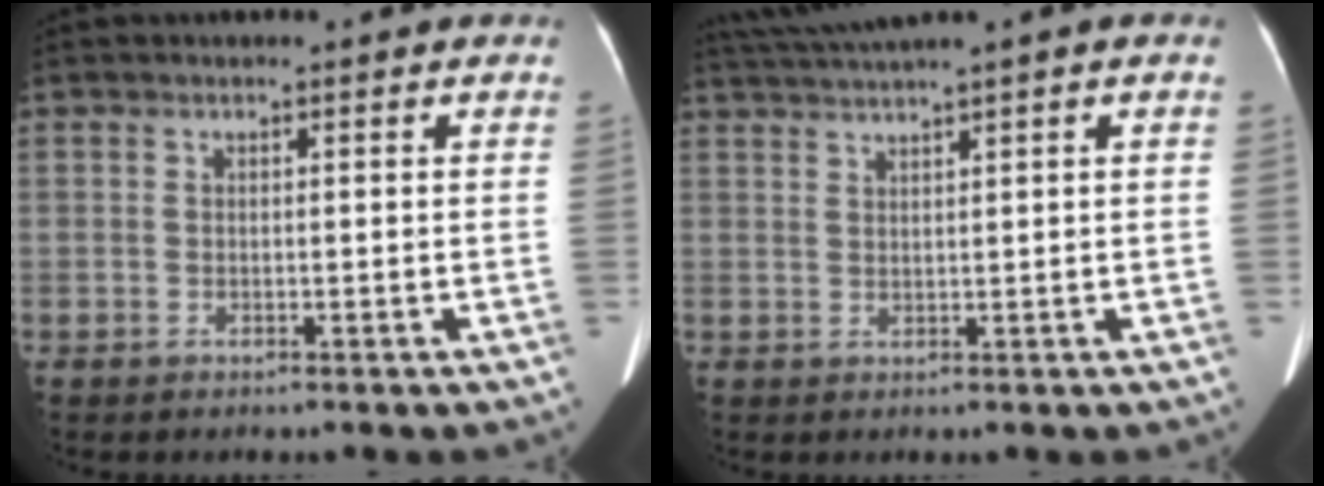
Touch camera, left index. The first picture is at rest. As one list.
[{"total": 5.3, "force": [3.9, -0.8, 3.4], "torque": [-0.072, 0.026, 0.075]}]